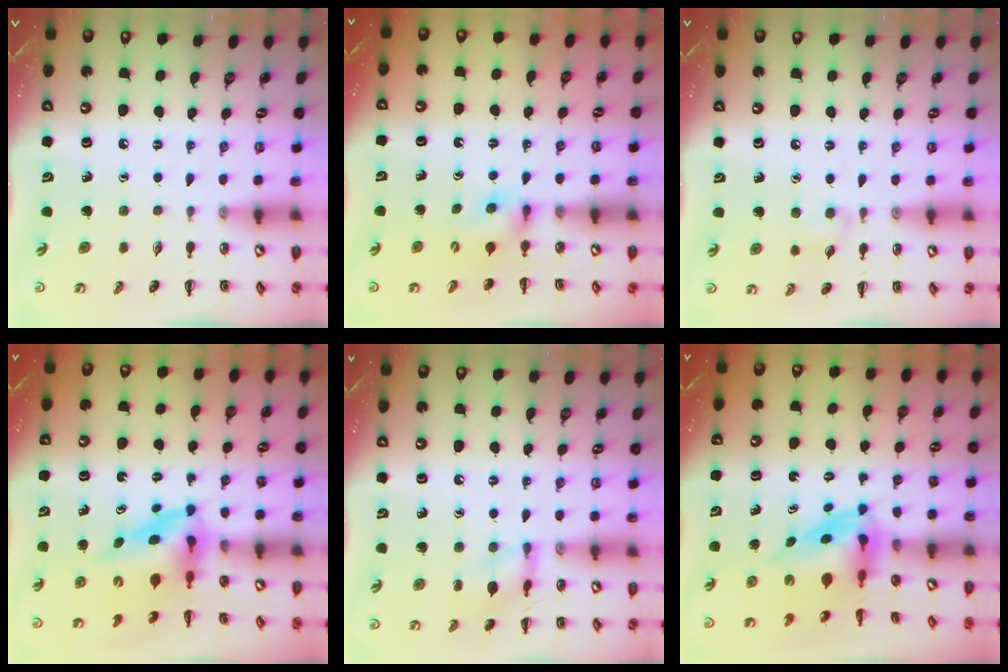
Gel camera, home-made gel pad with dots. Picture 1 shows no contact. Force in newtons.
{"total": 5.9, "press": 5.7, "slide": 1.2}
{"total": 5.1, "press": 4.7, "slide": 1.7}
{"total": 4.0, "press": 3.9, "slide": 0.8}
{"total": 10.0, "press": 10.0, "slide": 0.6}
{"total": 4.0, "press": 3.9, "slide": 1.0}